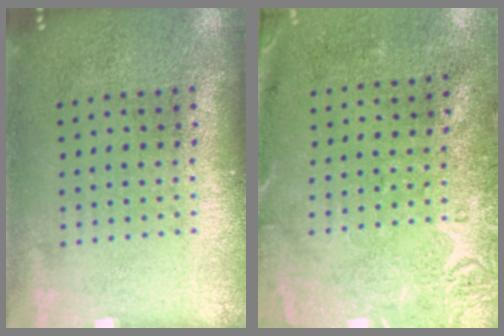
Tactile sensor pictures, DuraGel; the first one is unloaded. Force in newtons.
{"total": 2.8, "press": 2.1, "slide": 1.7}